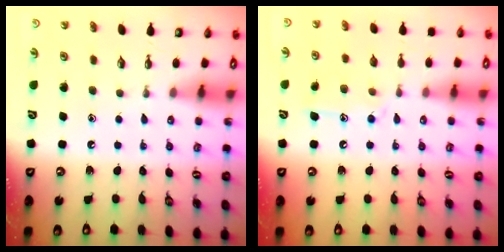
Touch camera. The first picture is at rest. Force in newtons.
{"total": 11.7, "press": 11.7, "slide": 0.7}